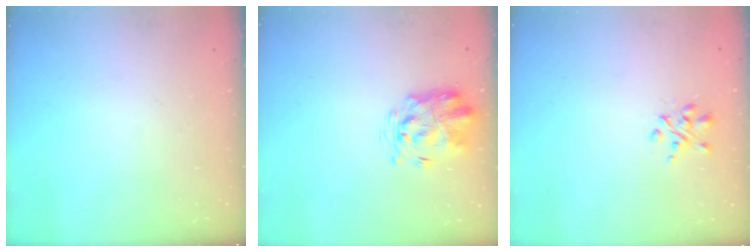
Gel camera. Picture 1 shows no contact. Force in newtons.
{"total": 3.1, "press": 3.0, "slide": 0.9}
{"total": 2.9, "press": 2.6, "slide": 1.2}